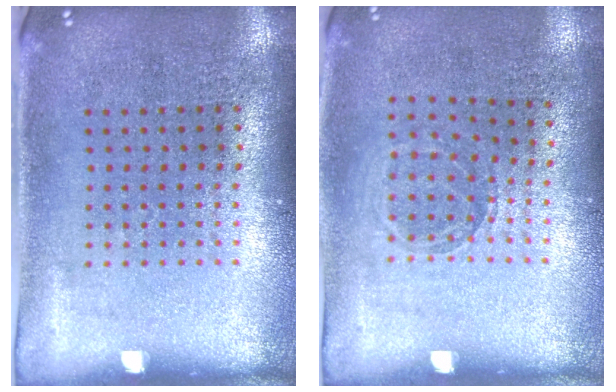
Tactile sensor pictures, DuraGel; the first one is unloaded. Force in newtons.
{"total": 0.9, "press": 0.9, "slide": 0.2}